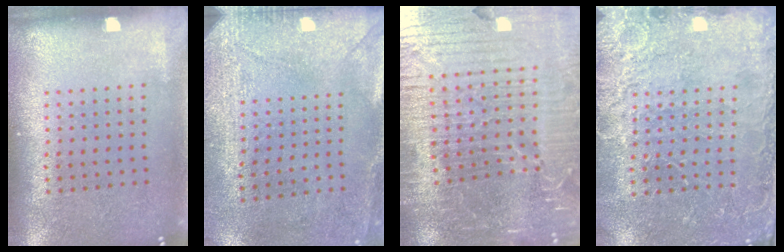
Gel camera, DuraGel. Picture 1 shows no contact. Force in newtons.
{"total": 3.0, "press": 2.3, "slide": 1.9}
{"total": 7.1, "press": 6.2, "slide": 3.5}
{"total": 2.8, "press": 2.8, "slide": 0.2}